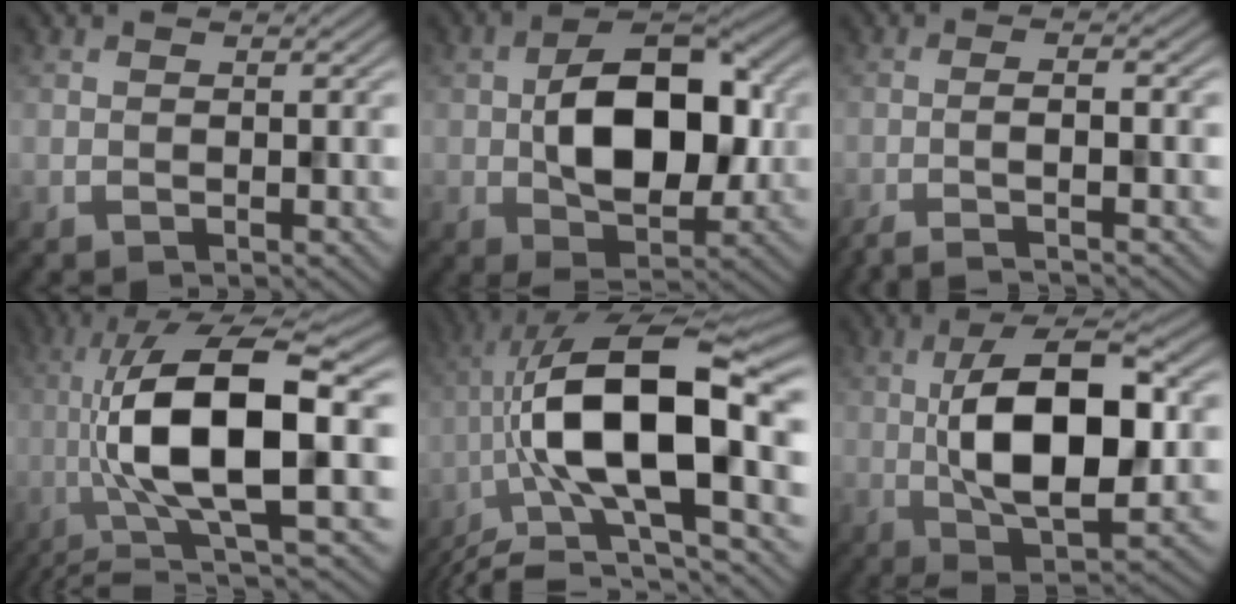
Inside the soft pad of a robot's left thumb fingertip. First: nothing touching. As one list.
[{"total": 10.9, "force": [-0.3, 6.3, 8.9], "torque": [-0.143, 0.005, -0.007]}, {"total": 4.2, "force": [-2.3, 0.3, 3.5], "torque": [-0.050, 0.016, -0.057]}, {"total": 14.6, "force": [-1.0, 4.1, 13.9], "torque": [-0.270, 0.011, -0.019]}, {"total": 18.5, "force": [-2.8, 6.9, 16.9], "torque": [-0.313, 0.012, -0.057]}, {"total": 13.2, "force": [-0.1, 5.1, 12.1], "torque": [-0.209, 0.011, -0.005]}]